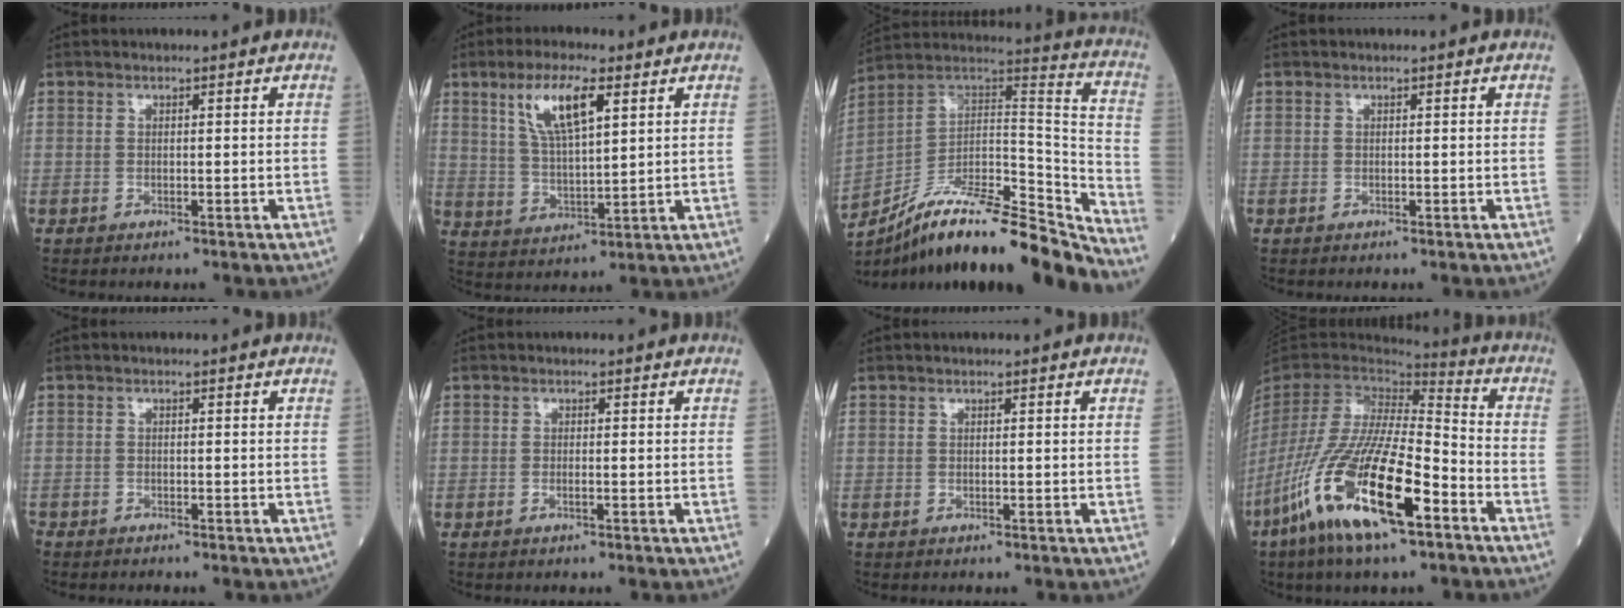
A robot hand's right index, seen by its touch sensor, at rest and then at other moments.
{"total": 9.4, "force": [4.6, 2.2, 7.9], "torque": [-0.156, 0.005, 0.091]}
{"total": 23.3, "force": [-19.1, 3.3, 12.8], "torque": [-0.182, 0.028, -0.318]}
{"total": 0.0}
{"total": 1.9, "force": [-1.7, 0.5, 0.6], "torque": [-0.010, -0.003, -0.026]}
{"total": 0.9, "force": [-0.4, 0.0, 0.8], "torque": [-0.017, -0.001, -0.007]}
{"total": 0.0}
{"total": 21.5, "force": [-11.0, 4.1, 18.0], "torque": [-0.385, -0.052, -0.208]}